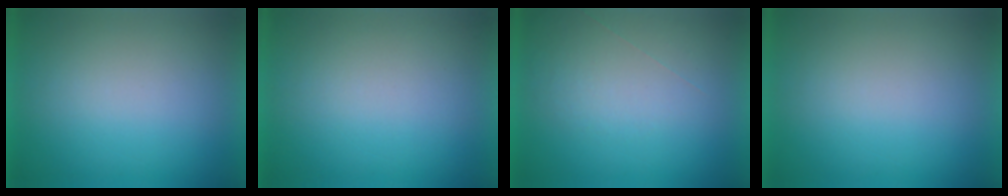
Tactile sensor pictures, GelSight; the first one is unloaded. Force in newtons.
{"total": 0.0}
{"total": 1.0}
{"total": 0.0}